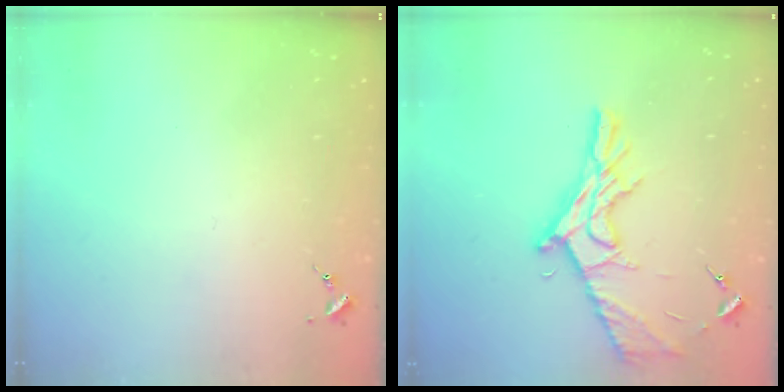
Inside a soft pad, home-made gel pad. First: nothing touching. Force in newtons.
{"total": 13.9, "press": 13.9, "slide": 0.7}